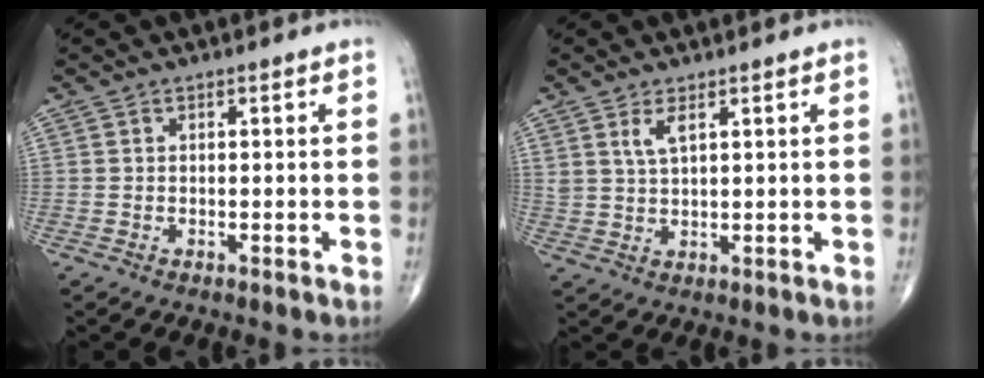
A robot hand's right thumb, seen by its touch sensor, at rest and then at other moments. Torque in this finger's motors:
{"motor_torque": [0.02, 0.02, 0.47, 0.44, -0.01]}